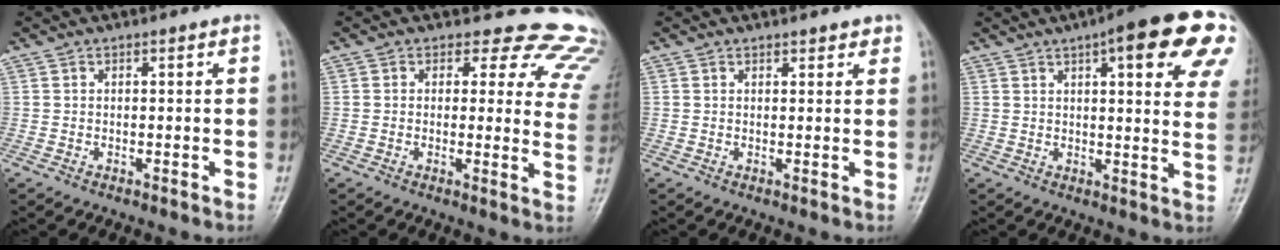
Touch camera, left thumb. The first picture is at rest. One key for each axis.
{"total": 14.6, "fx": 11.9, "fy": 7.2, "fz": 4.5, "tx": 0.009, "ty": -0.075, "tz": 0.092}
{"total": 1.8, "fx": 1.5, "fy": 0.8, "fz": 0.7, "tx": 0.007, "ty": -0.006, "tz": 0.015}
{"total": 20.5, "fx": 9.9, "fy": 5.2, "fz": 17.2, "tx": -0.199, "ty": -0.016, "tz": 0.113}